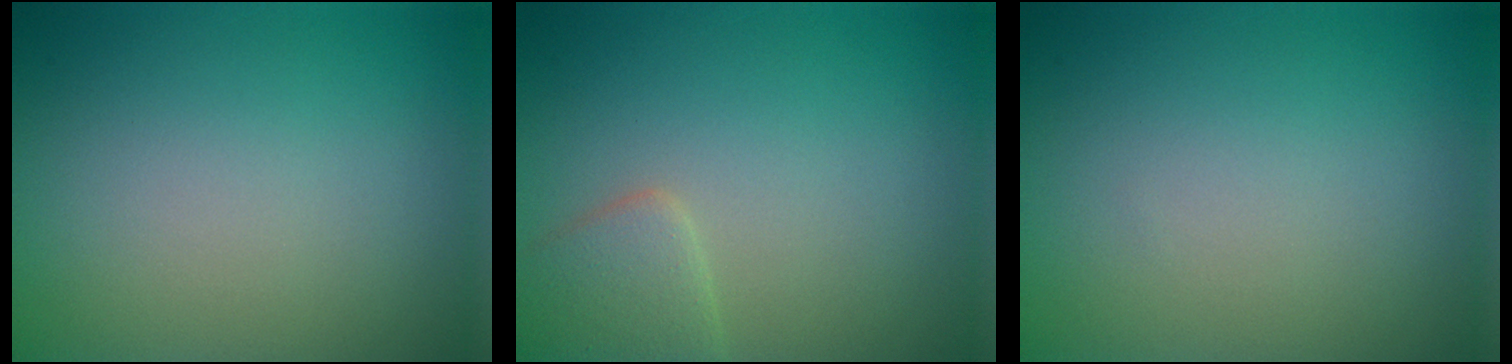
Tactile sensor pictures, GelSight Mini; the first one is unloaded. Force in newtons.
{"total": 2.3, "press": 2.3, "slide": 0.1}
{"total": 0.0}